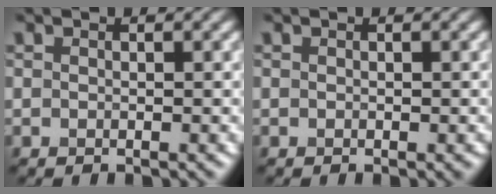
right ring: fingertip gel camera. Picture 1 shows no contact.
{"total": 0.0}